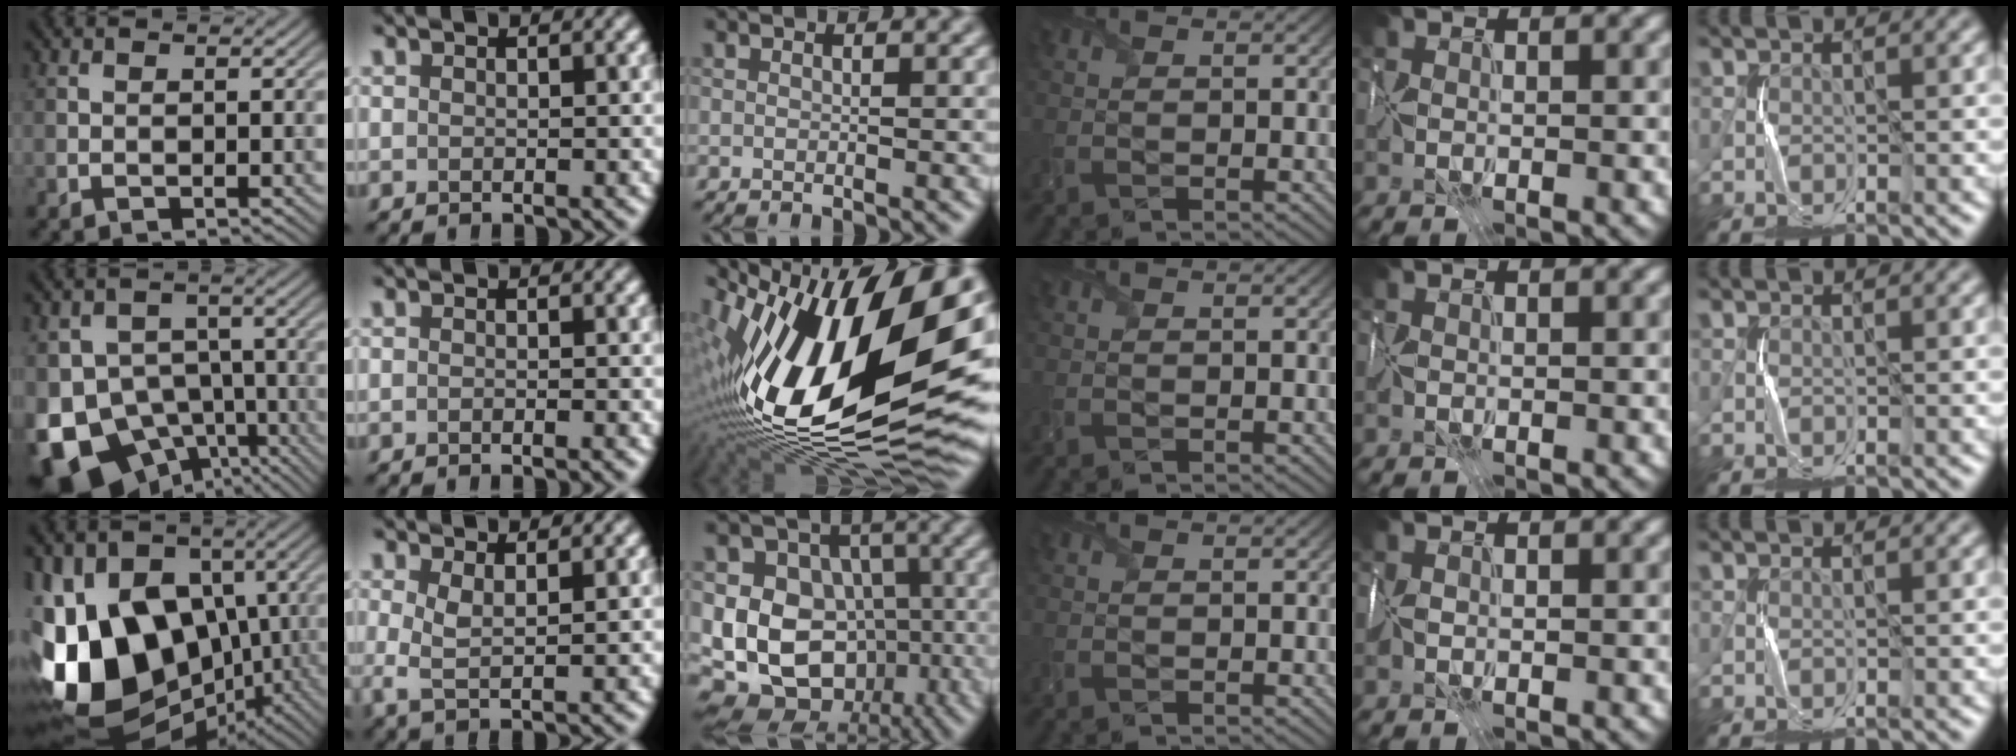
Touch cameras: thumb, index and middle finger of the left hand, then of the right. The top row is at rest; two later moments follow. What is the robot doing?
{"motion": "wrap", "object": "receipt paper"}